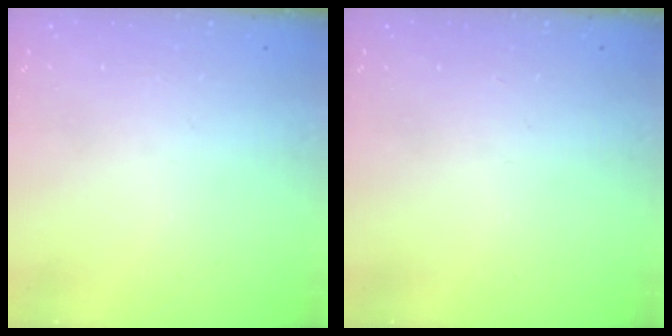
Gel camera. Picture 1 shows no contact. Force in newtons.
{"total": 0.0}